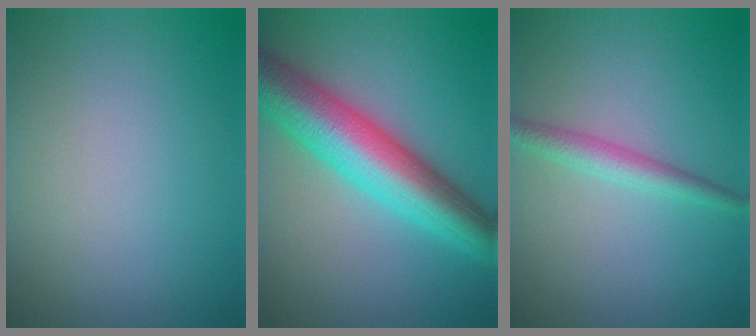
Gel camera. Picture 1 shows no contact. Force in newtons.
{"total": 9.4, "press": 9.4, "slide": 0.2}
{"total": 2.2, "press": 2.2, "slide": 0.0}